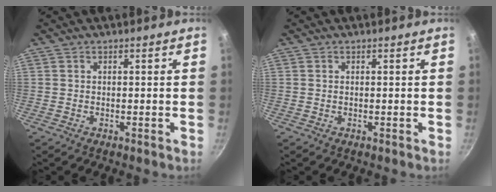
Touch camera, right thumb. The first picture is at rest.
{"total": 0.0}